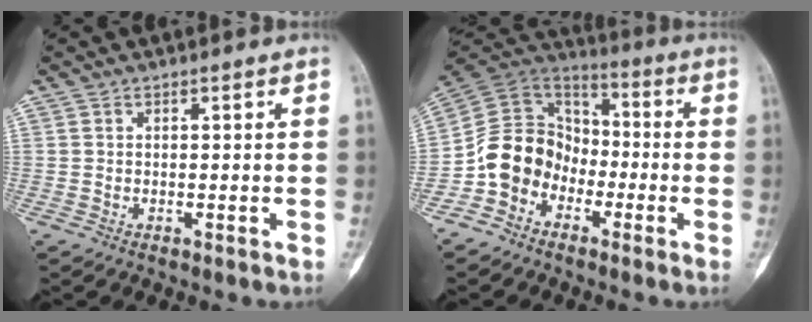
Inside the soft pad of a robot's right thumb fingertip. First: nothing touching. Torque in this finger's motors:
{"motor_torque": [1.59, 1.74, 0.83, -1.08, 0.03]}